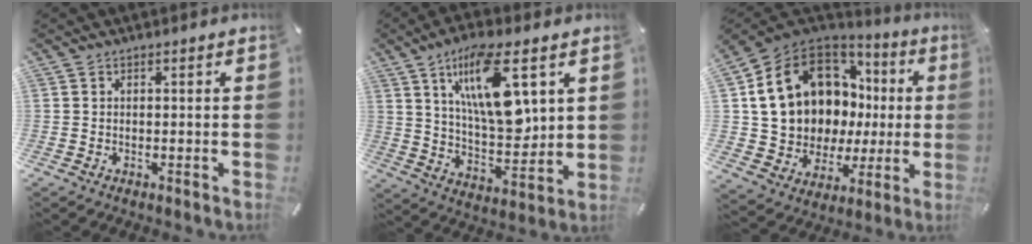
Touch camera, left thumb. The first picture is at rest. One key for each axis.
{"total": 17.9, "fx": 8.3, "fy": 6.8, "fz": 14.4, "tx": -0.267, "ty": -0.026, "tz": 0.131}
{"total": 17.2, "fx": 6.0, "fy": 13.4, "fz": 9.0, "tx": -0.174, "ty": -0.047, "tz": 0.136}